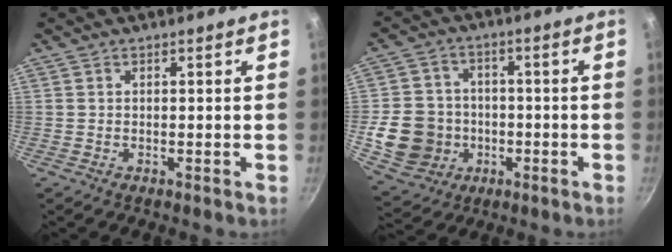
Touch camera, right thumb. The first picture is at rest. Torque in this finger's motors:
{"motor_torque": [0.55, 0.68, 0.56, -0.77, 0.26]}